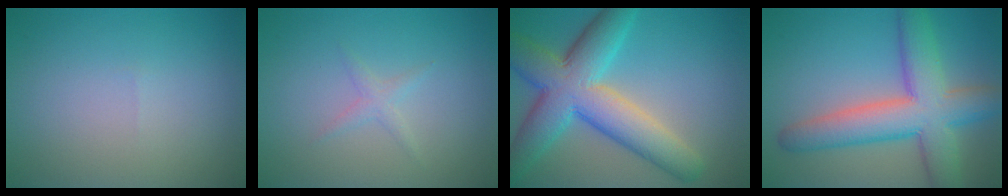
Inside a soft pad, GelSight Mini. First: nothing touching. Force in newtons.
{"total": 1.1, "press": 1.1, "slide": 0.1}
{"total": 9.7, "press": 9.7, "slide": 0.4}
{"total": 8.7, "press": 8.7, "slide": 0.5}